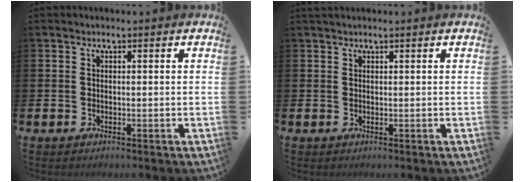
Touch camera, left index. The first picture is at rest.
{"total": 0.8, "force": [0.7, 0.1, 0.2], "torque": [-0.004, 0.003, 0.014]}